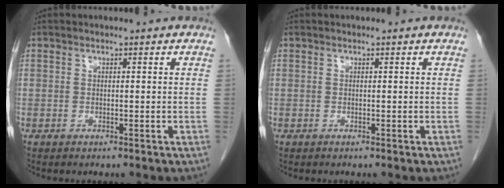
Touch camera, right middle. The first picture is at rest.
{"total": 0.0}